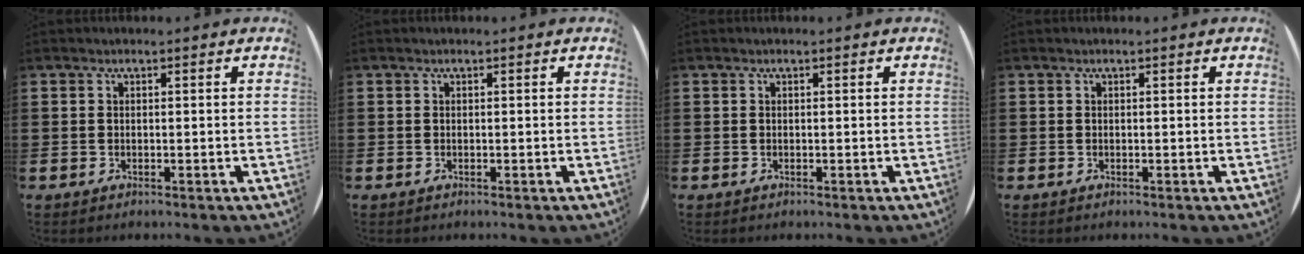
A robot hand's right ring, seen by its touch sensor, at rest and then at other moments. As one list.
[{"total": 0.0}, {"total": 0.0}, {"total": 0.0}]